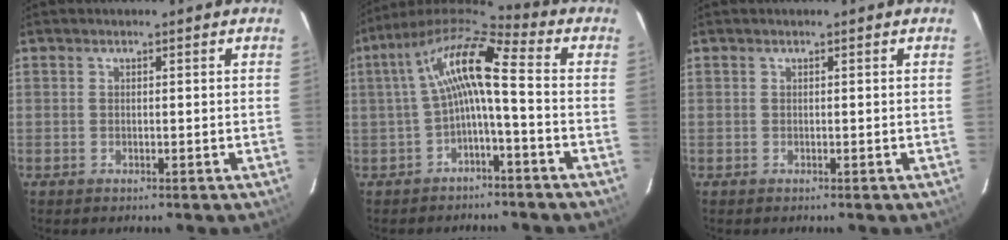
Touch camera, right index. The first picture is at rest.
{"total": 10.7, "force": [-0.8, 1.9, 10.5], "torque": [-0.217, 0.025, -0.017]}
{"total": 0.0}